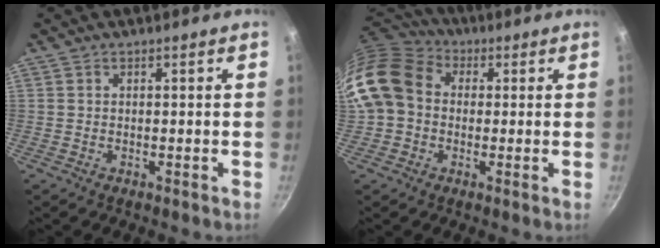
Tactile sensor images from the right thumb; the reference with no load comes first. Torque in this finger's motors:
{"motor_torque": [1.74, 3.27, 1.12, -0.37, 0.37]}